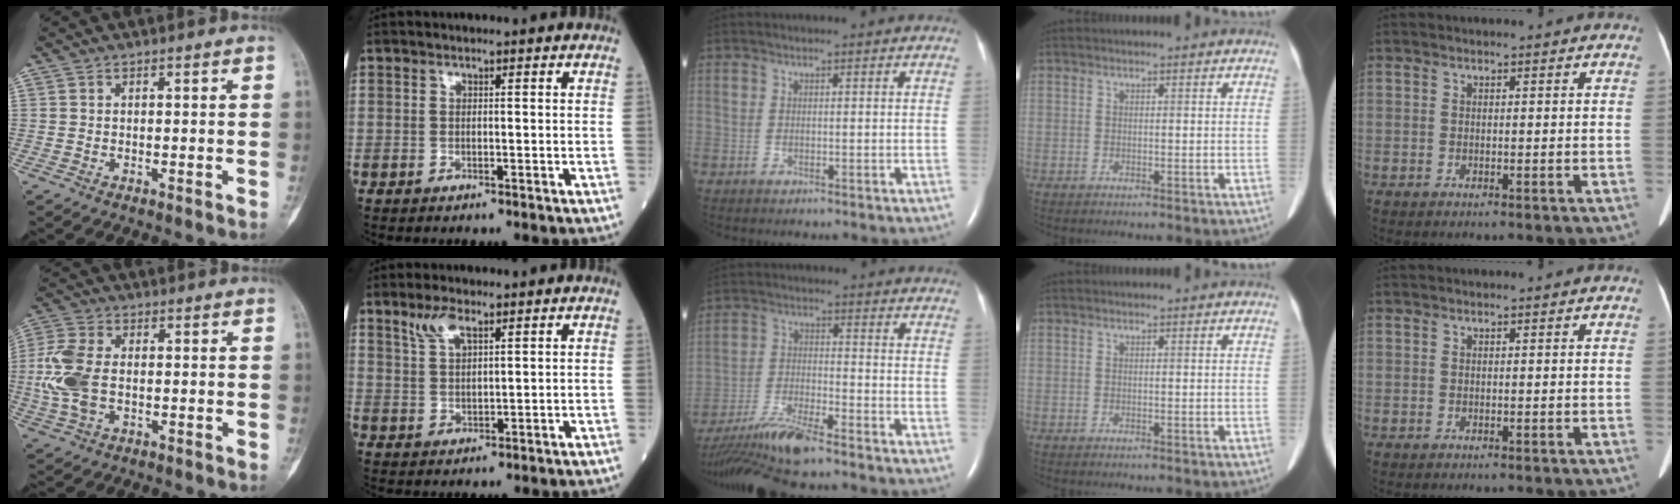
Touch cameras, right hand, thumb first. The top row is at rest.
{"thumb": {"total": 10.0, "force": [-0.5, 6.0, 7.9], "torque": [-0.192, 0.008, -0.010]}, "index": {"total": 4.0, "force": [2.8, 1.0, 2.7], "torque": [-0.062, 0.005, 0.061]}, "middle": {"total": 11.6, "force": [-9.9, 0.5, 6.0], "torque": [-0.118, -0.017, -0.178]}}